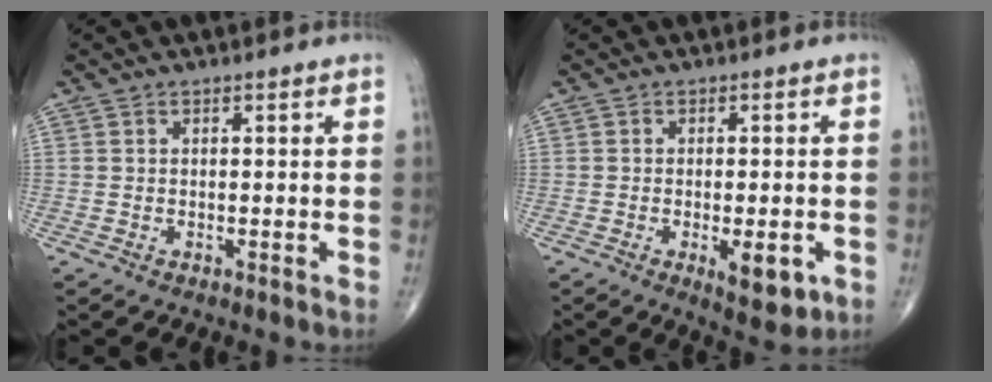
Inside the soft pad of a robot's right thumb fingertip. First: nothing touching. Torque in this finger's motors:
{"motor_torque": [0.70, 0.79, -0.04, -0.08, 0.19]}